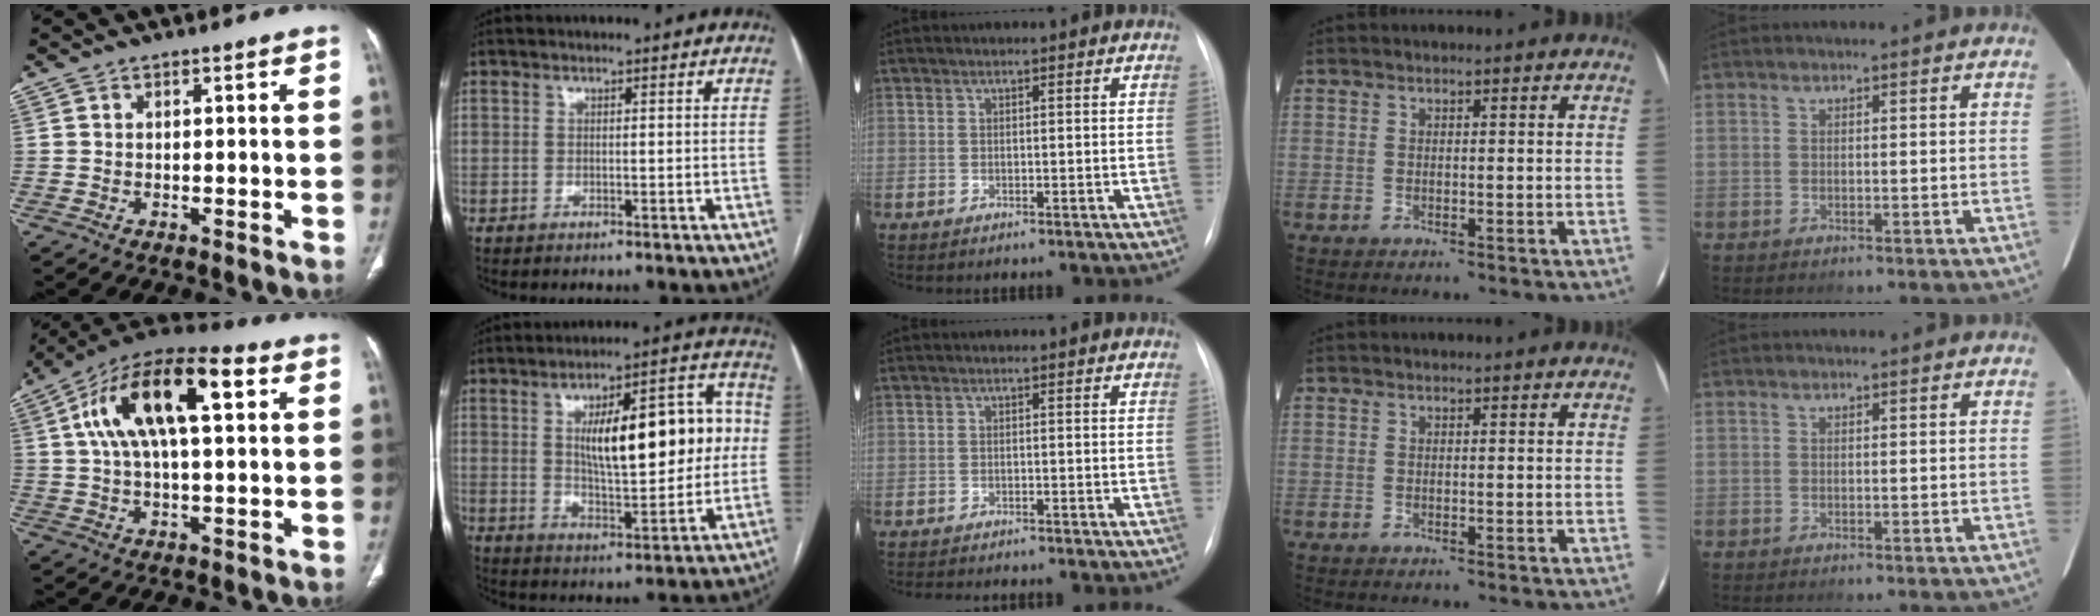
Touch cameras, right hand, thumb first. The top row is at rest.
{"thumb": {"total": 19.7, "force": [5.6, 8.2, 17.0], "torque": [-0.293, 0.025, 0.085]}, "index": {"total": 17.6, "force": [2.4, 5.2, 16.7], "torque": [-0.241, 0.033, 0.042]}, "middle": {"total": 3.9, "force": [-3.6, 0.4, 1.6], "torque": [-0.023, -0.008, -0.047]}}